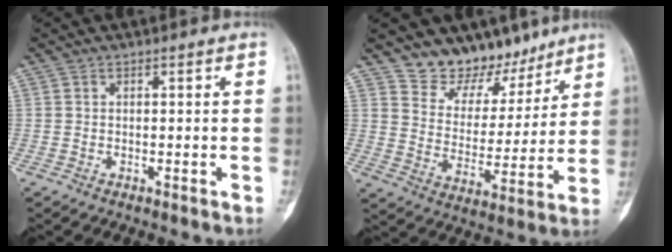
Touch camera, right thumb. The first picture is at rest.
{"total": 12.4, "force": [10.5, 6.2, 2.1], "torque": [0.015, -0.079, 0.181]}